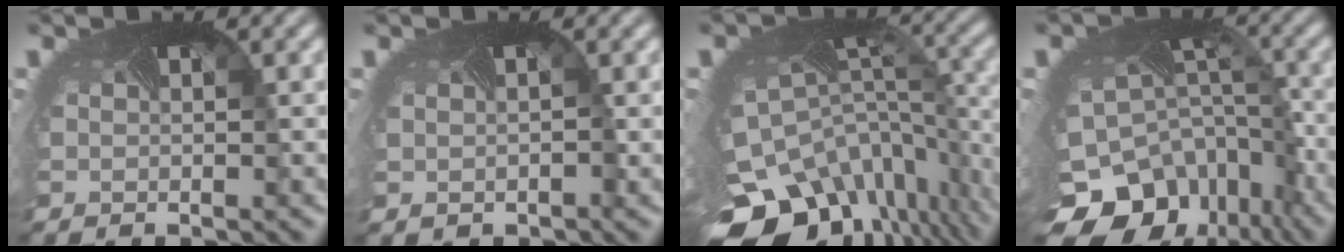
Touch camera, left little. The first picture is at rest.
{"total": 1.0, "force": [0.4, 0.9, -0.1], "torque": [0.000, 0.002, 0.011]}
{"total": 12.6, "force": [-6.9, 8.2, 6.8], "torque": [-0.166, -0.047, -0.080]}
{"total": 14.4, "force": [-8.7, 9.9, 5.9], "torque": [-0.137, -0.044, -0.097]}